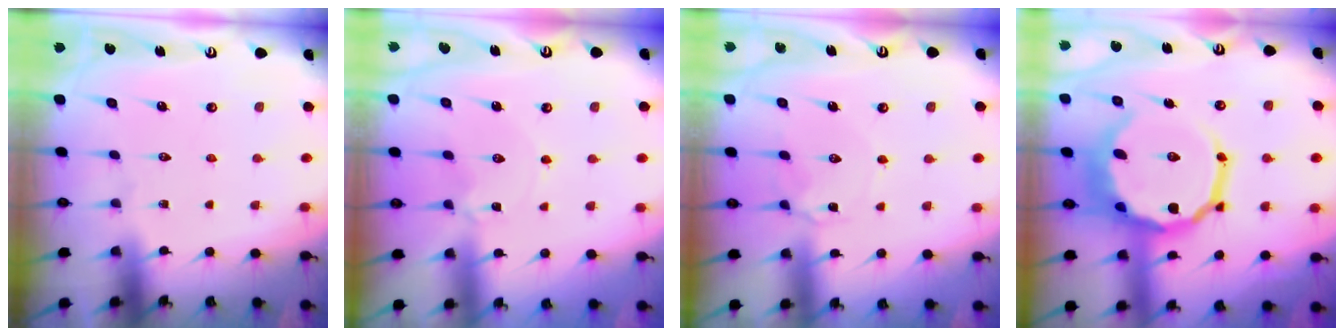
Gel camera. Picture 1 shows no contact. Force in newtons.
{"total": 0.0}
{"total": 5.5, "press": 5.5, "slide": 0.5}
{"total": 15.7, "press": 15.3, "slide": 3.9}